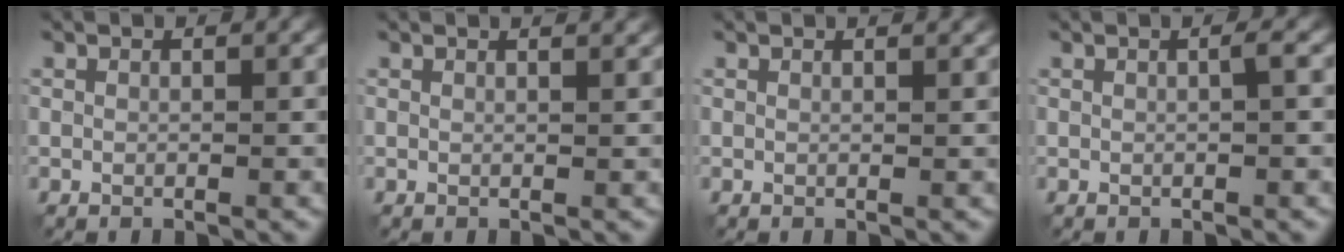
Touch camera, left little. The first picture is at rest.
{"total": 1.9, "force": [1.5, 0.6, 1.0], "torque": [-0.007, 0.002, 0.008]}
{"total": 1.5, "force": [1.2, 0.4, 0.7], "torque": [-0.006, 0.002, 0.008]}
{"total": 0.9, "force": [0.1, 0.2, 0.9], "torque": [-0.011, 0.006, -0.001]}